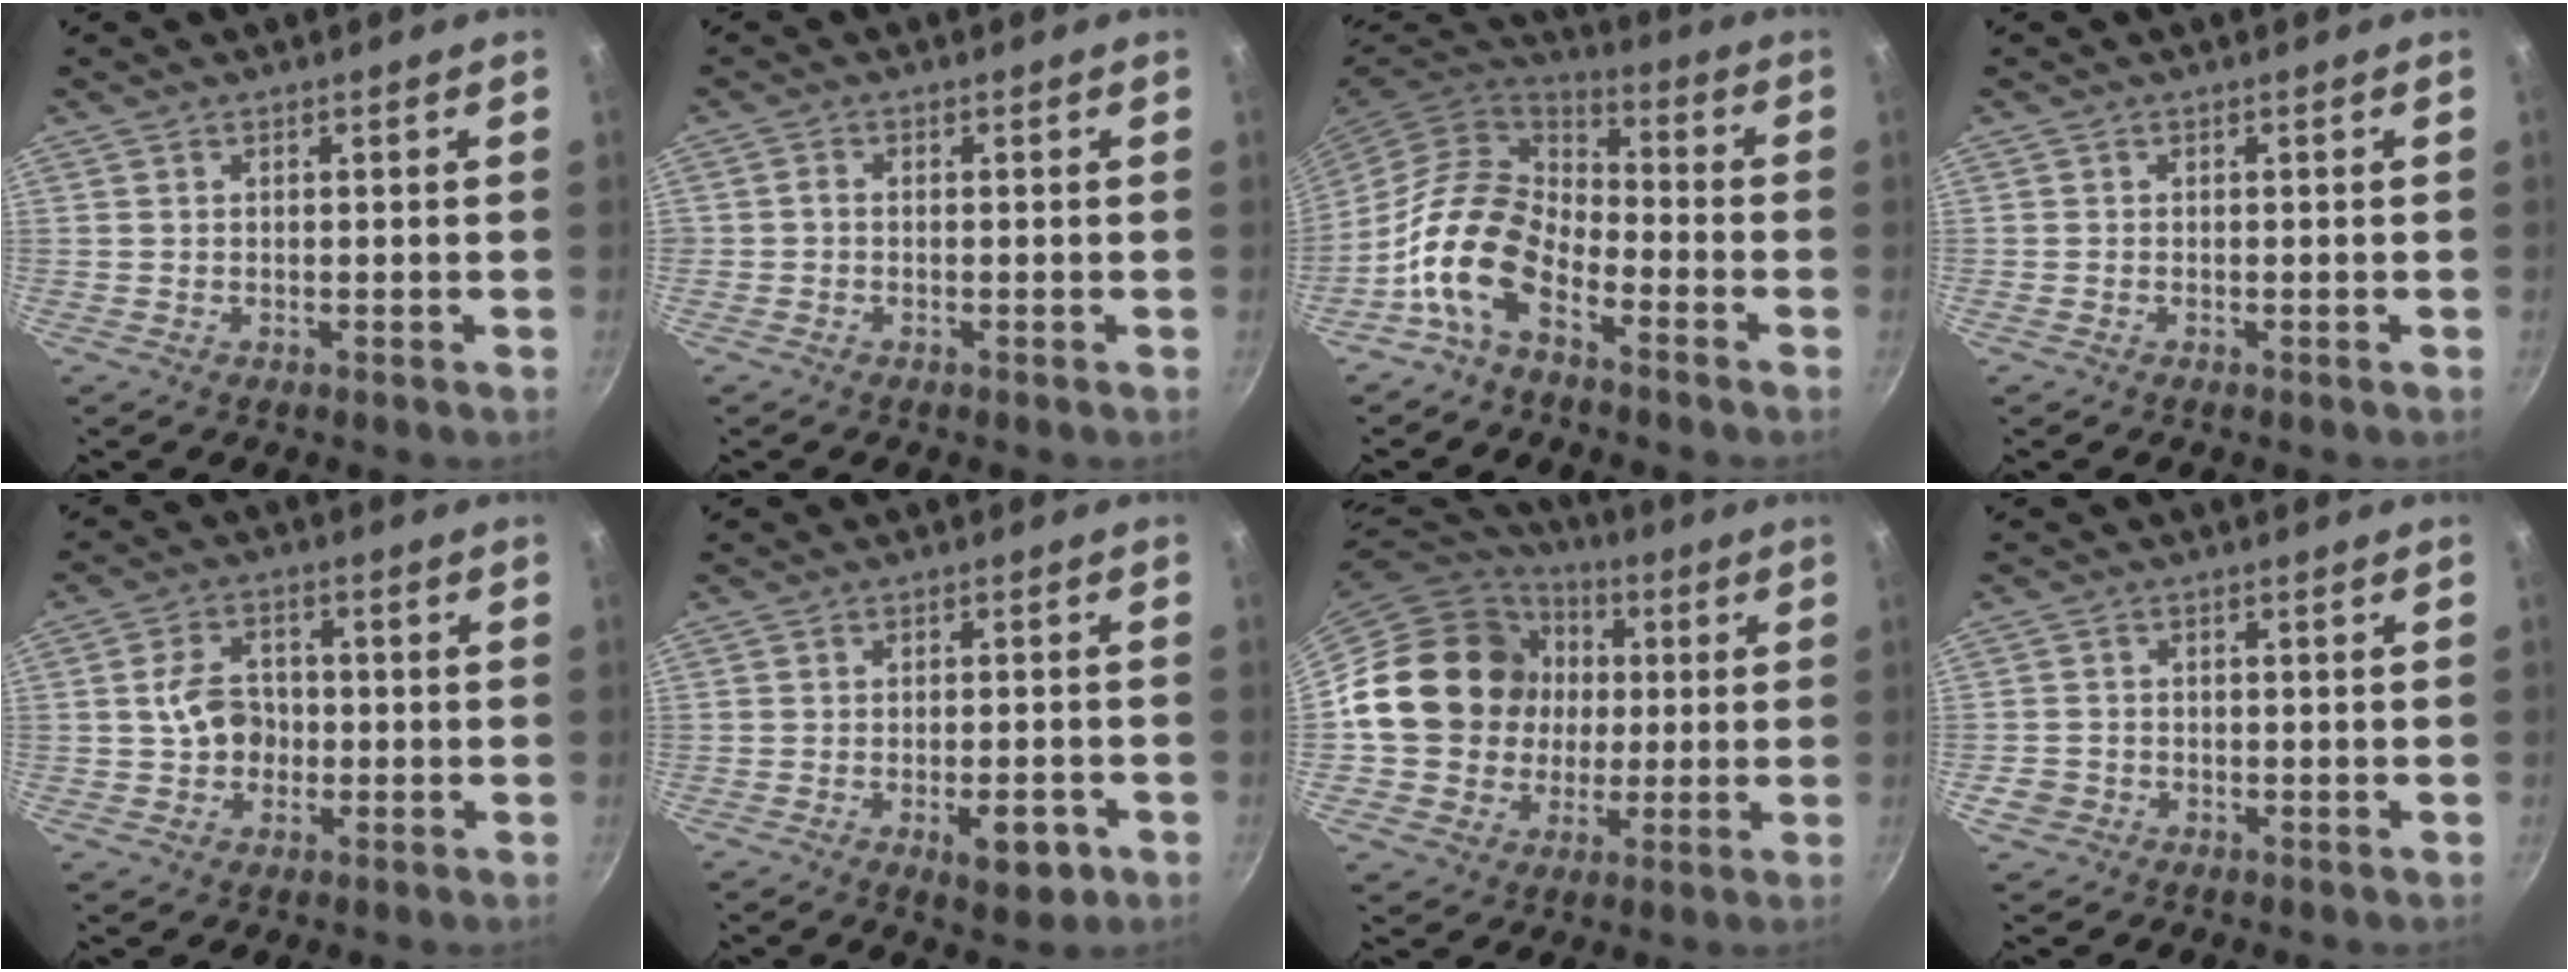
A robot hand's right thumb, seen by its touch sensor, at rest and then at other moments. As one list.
[{"total": 1.0, "force": [-0.3, 0.6, 0.7], "torque": [-0.020, 0.006, -0.007]}, {"total": 13.6, "force": [-6.6, 7.9, 8.9], "torque": [-0.148, 0.057, -0.148]}, {"total": 0.0}, {"total": 6.8, "force": [-0.5, 5.3, 4.2], "torque": [-0.054, 0.017, -0.012]}, {"total": 6.6, "force": [-2.8, 2.9, 5.3], "torque": [-0.050, 0.012, -0.032]}, {"total": 18.7, "force": [1.5, 16.8, 8.2], "torque": [-0.124, 0.023, 0.029]}, {"total": 4.0, "force": [-1.6, 3.4, 1.2], "torque": [-0.014, 0.018, -0.023]}]